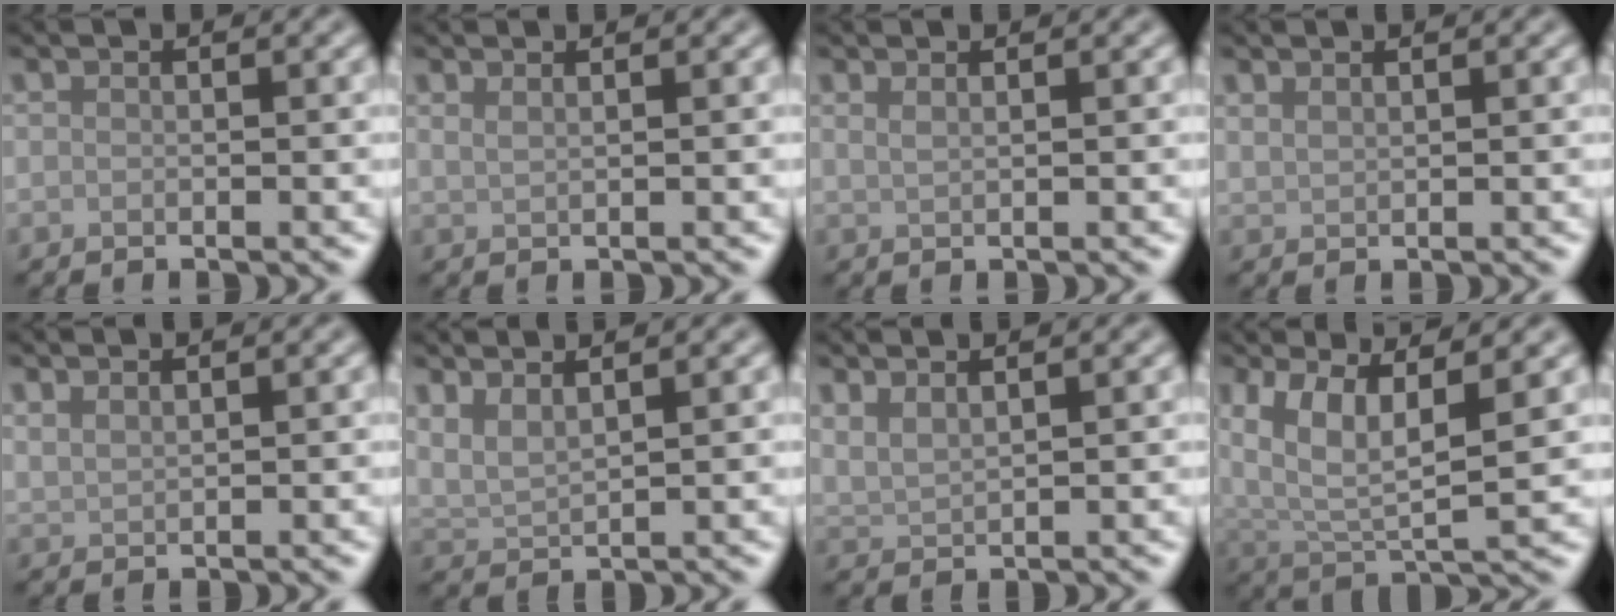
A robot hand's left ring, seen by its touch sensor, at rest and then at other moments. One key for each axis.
{"total": 1.5, "fx": 1.0, "fy": 0.6, "fz": 0.8, "tx": -0.006, "ty": -0.003, "tz": 0.009}
{"total": 1.3, "fx": 0.8, "fy": 0.6, "fz": 0.8, "tx": -0.008, "ty": -0.003, "tz": 0.010}
{"total": 1.0, "fx": 0.9, "fy": 0.2, "fz": 0.3, "tx": -0.009, "ty": 0.000, "tz": 0.020}
{"total": 1.3, "fx": 1.2, "fy": 0.2, "fz": 0.4, "tx": -0.012, "ty": 0.001, "tz": 0.026}
{"total": 2.9, "fx": 2.1, "fy": 0.7, "fz": 1.8, "tx": -0.041, "ty": 0.005, "tz": 0.044}
{"total": 2.2, "fx": 1.7, "fy": 0.6, "fz": 1.2, "tx": -0.023, "ty": 0.005, "tz": 0.035}
{"total": 8.0, "fx": 3.7, "fy": 2.9, "fz": 6.5, "tx": -0.135, "ty": 0.000, "tz": 0.070}